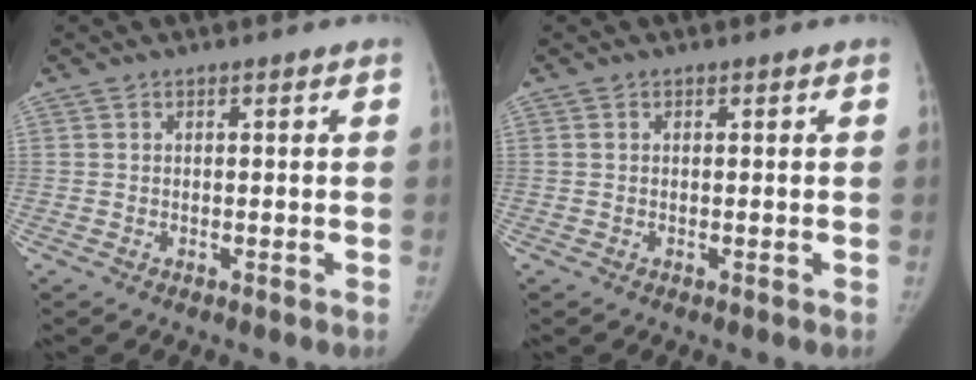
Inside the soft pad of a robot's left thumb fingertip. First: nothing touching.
{"total": 0.0}